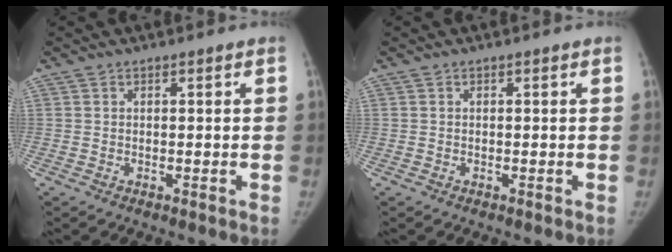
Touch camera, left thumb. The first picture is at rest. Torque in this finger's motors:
{"motor_torque": [0.06, 0.04, 0.16, -0.36, 0.01]}